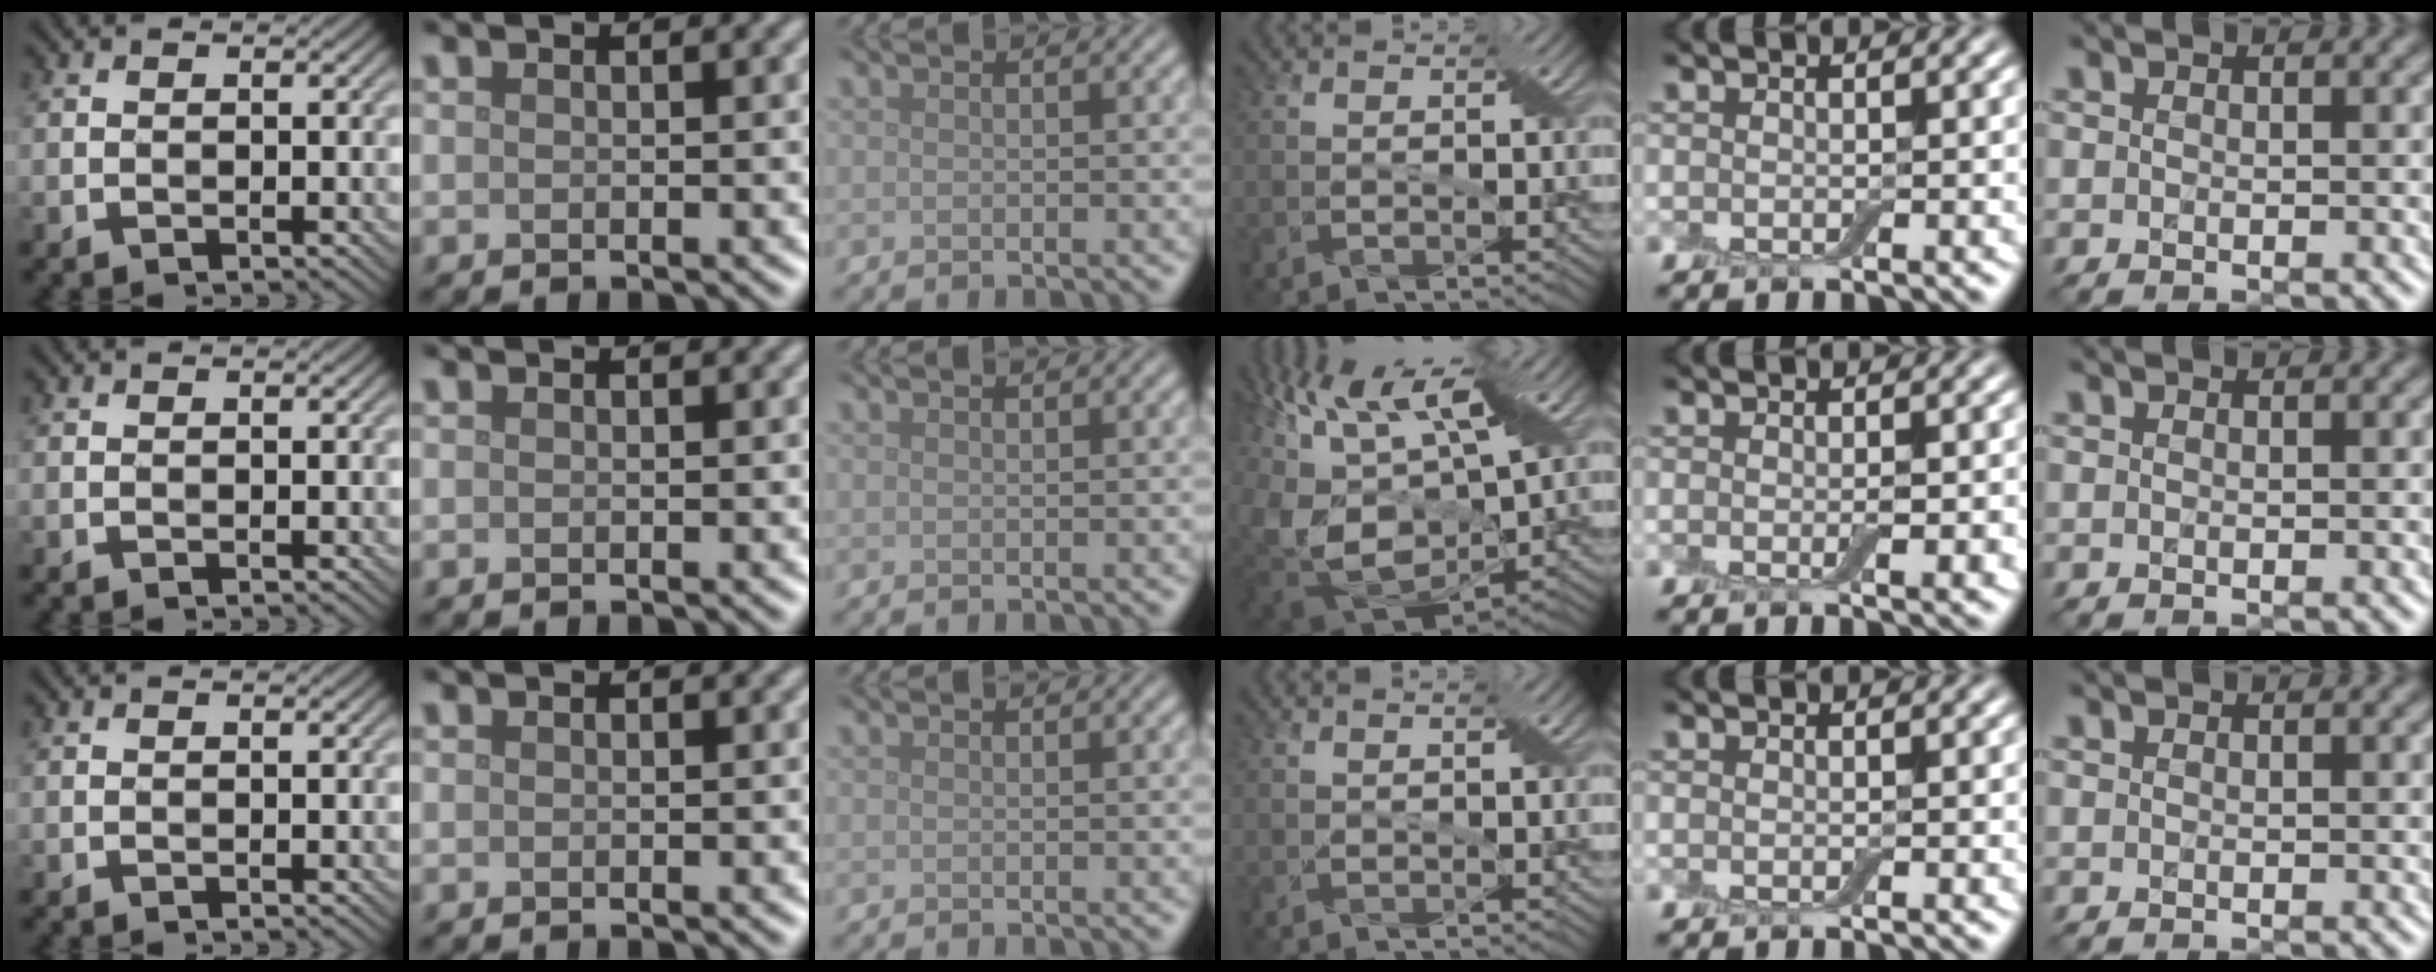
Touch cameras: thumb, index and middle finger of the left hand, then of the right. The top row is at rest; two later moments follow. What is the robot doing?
{"motion": "insert", "object": "backpack"}